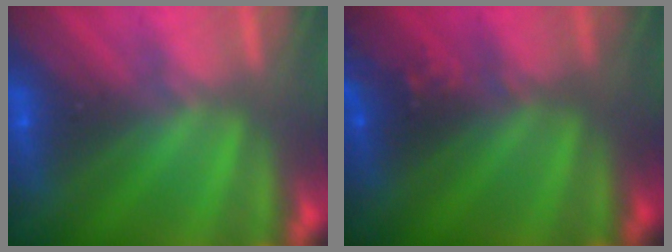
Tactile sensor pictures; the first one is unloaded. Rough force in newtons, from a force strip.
{"total": 2.4}